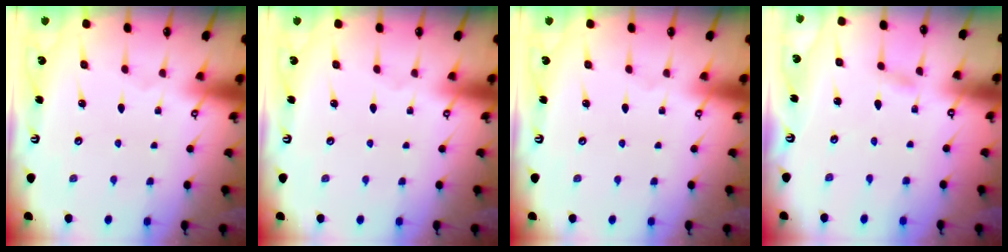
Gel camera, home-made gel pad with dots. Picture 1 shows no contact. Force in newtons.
{"total": 0.0}
{"total": 0.0}
{"total": 1.3, "press": 1.3, "slide": 0.1}